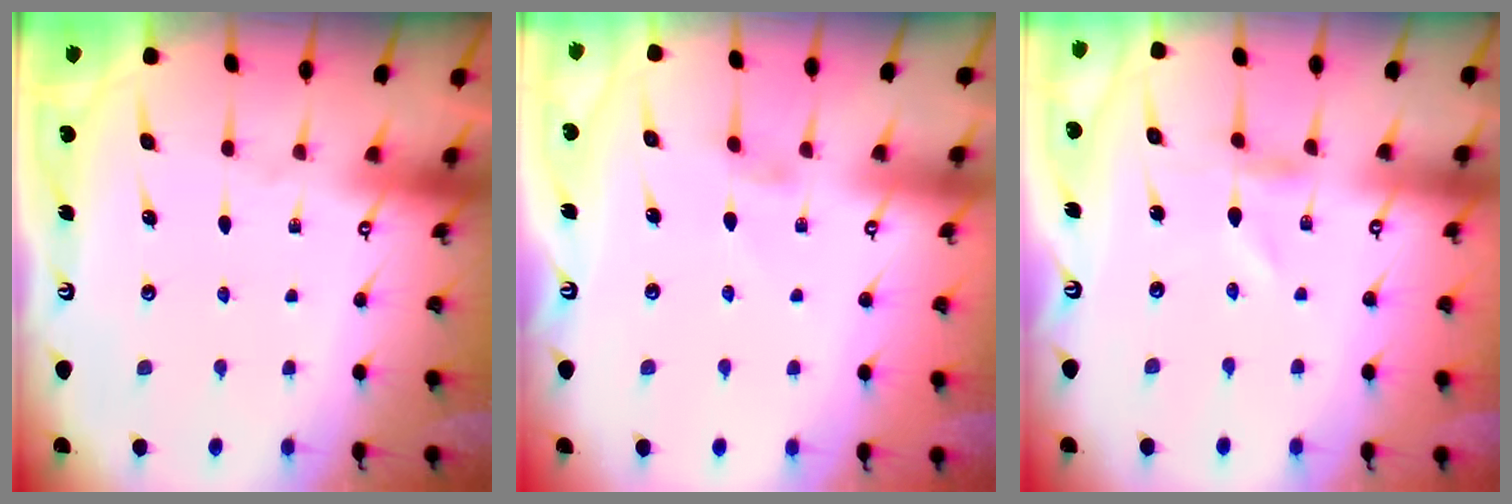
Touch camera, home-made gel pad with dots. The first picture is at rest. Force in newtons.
{"total": 0.7, "press": 0.6, "slide": 0.4}
{"total": 0.6, "press": 0.6, "slide": 0.2}